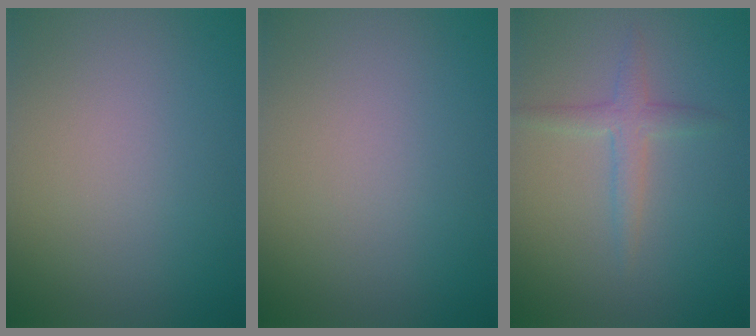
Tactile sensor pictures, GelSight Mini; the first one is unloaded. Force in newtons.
{"total": 0.0}
{"total": 2.1, "press": 2.1, "slide": 0.1}